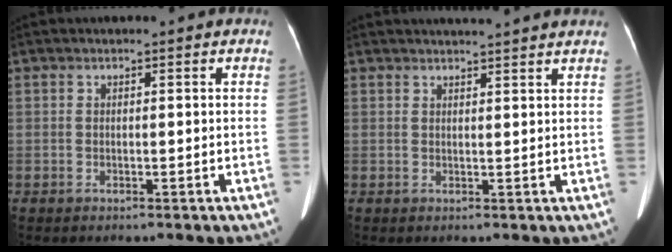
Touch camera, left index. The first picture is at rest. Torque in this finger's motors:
{"motor_torque": [0.07, -0.53, 0.00, 0.03]}